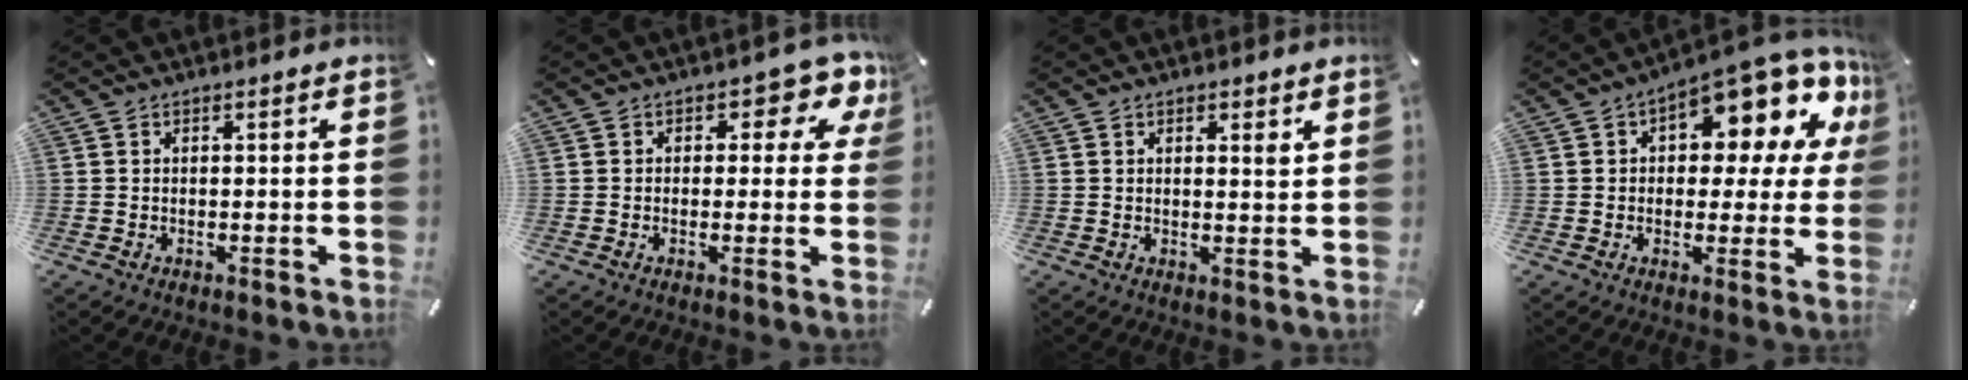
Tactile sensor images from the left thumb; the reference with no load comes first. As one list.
[{"total": 6.0, "force": [2.8, 3.5, 4.0], "torque": [-0.041, -0.015, 0.039]}, {"total": 2.2, "force": [1.4, 0.9, 1.5], "torque": [-0.015, -0.008, 0.021]}, {"total": 13.9, "force": [8.4, 5.8, 9.4], "torque": [-0.121, -0.074, 0.136]}]